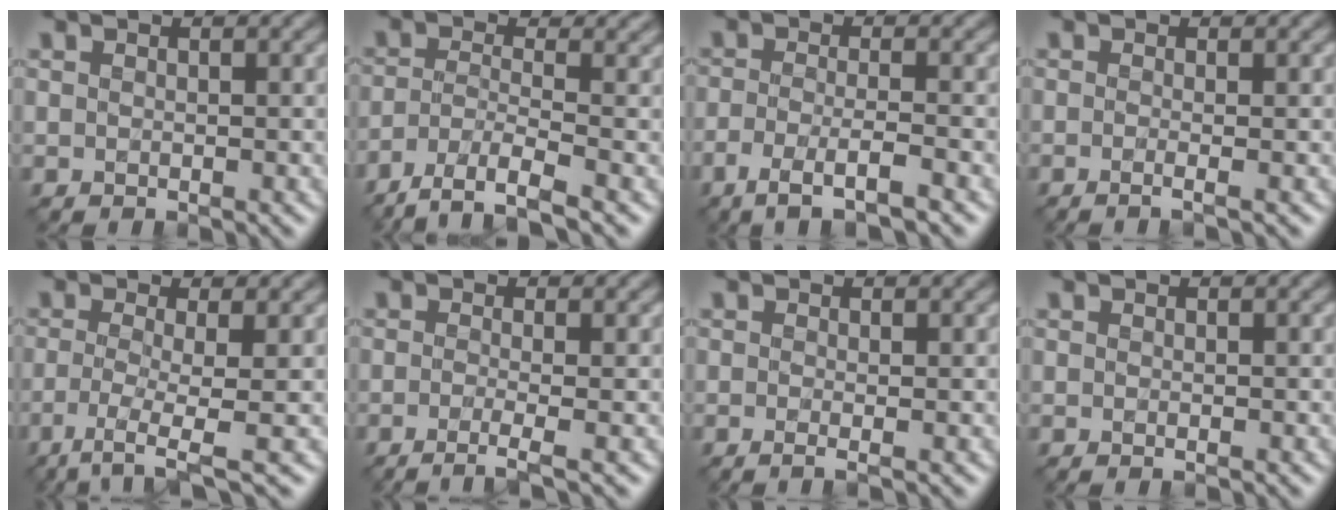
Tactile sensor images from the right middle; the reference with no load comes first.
{"total": 5.4, "force": [-3.5, 1.4, 3.8], "torque": [-0.075, -0.007, -0.075]}
{"total": 4.1, "force": [-2.4, 0.8, 3.2], "torque": [-0.061, -0.008, -0.052]}
{"total": 1.9, "force": [-0.4, 0.8, 1.7], "torque": [-0.016, -0.014, -0.025]}
{"total": 4.0, "force": [-1.8, 0.6, 3.6], "torque": [-0.069, -0.010, -0.043]}
{"total": 3.0, "force": [-1.3, 0.8, 2.6], "torque": [-0.033, -0.007, -0.035]}
{"total": 1.7, "force": [-0.4, 0.6, 1.5], "torque": [-0.016, -0.007, -0.019]}
{"total": 0.7, "force": [-0.3, 0.2, 0.6], "torque": [-0.005, -0.005, -0.006]}